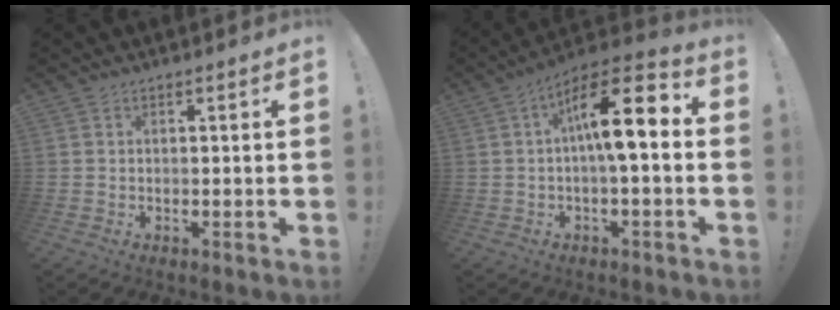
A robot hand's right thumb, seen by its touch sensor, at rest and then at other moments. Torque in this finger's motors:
{"motor_torque": [0.80, 2.31, 0.24, 0.26, 0.32]}